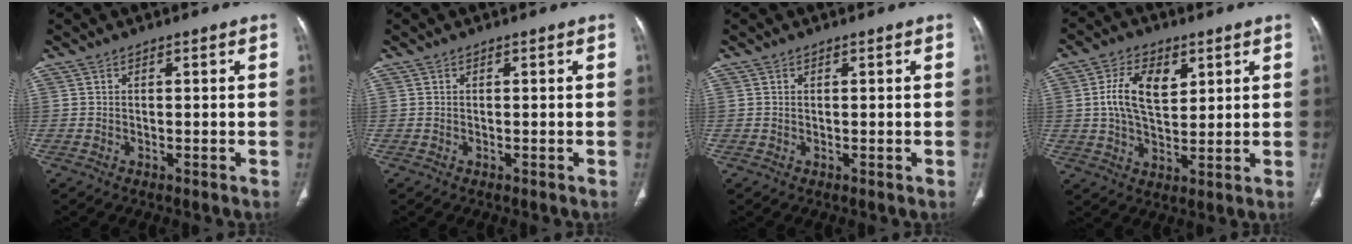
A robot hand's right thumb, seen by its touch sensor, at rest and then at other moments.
{"total": 0.0}
{"total": 0.0}
{"total": 9.9, "force": [2.9, 5.8, 7.5], "torque": [-0.122, -0.008, 0.053]}